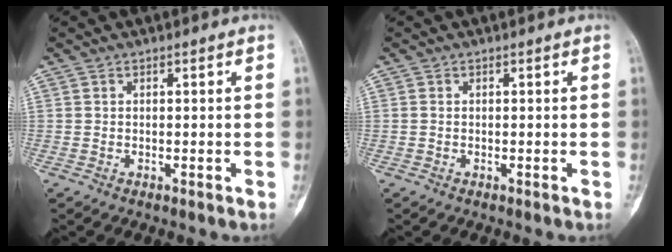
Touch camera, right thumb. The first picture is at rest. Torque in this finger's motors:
{"motor_torque": [0.47, 0.31, -0.12, 0.04, -0.06]}